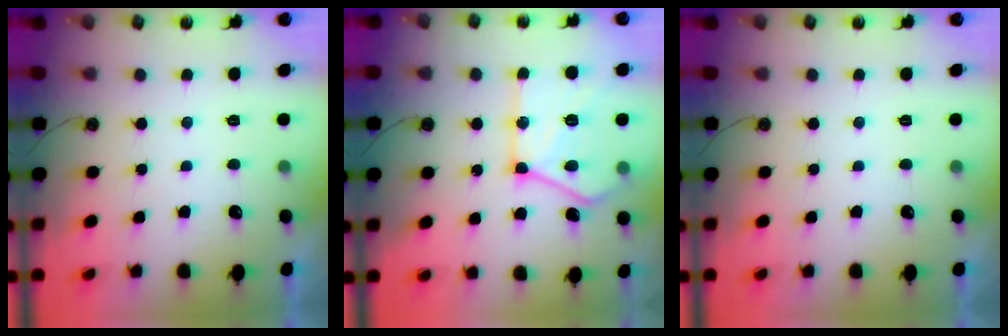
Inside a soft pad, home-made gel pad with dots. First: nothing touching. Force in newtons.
{"total": 19.5, "press": 19.4, "slide": 1.8}
{"total": 0.0}